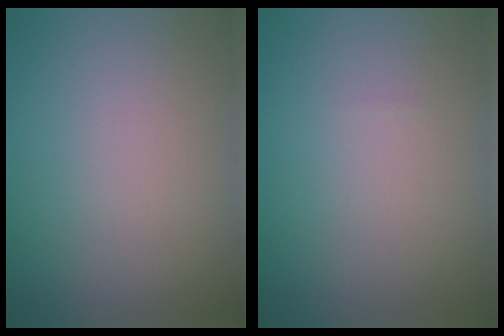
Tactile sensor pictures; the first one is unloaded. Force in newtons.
{"total": 0.0}